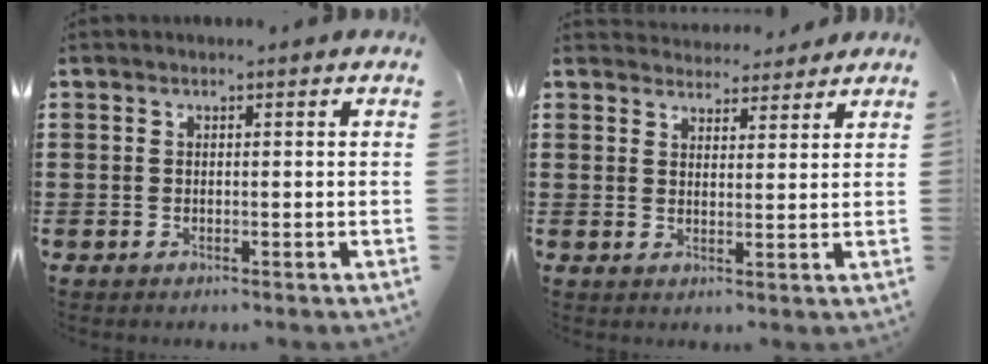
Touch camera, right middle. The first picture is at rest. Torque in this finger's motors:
{"motor_torque": [-0.37, 0.04, 0.04, -0.02]}